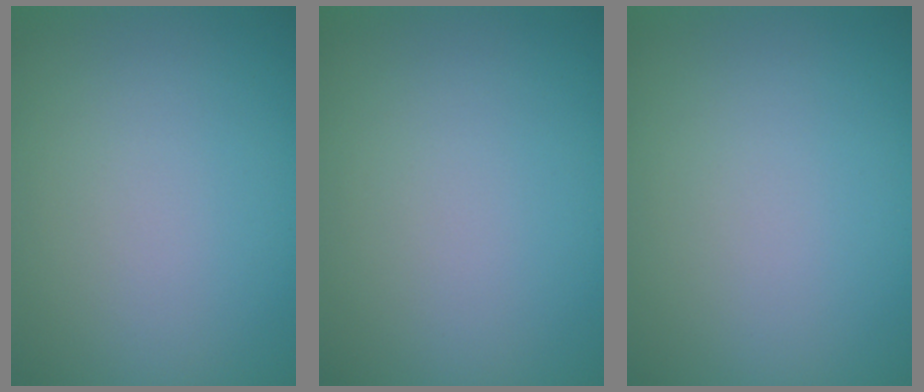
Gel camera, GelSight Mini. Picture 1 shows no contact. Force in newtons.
{"total": 0.0}
{"total": 0.0}